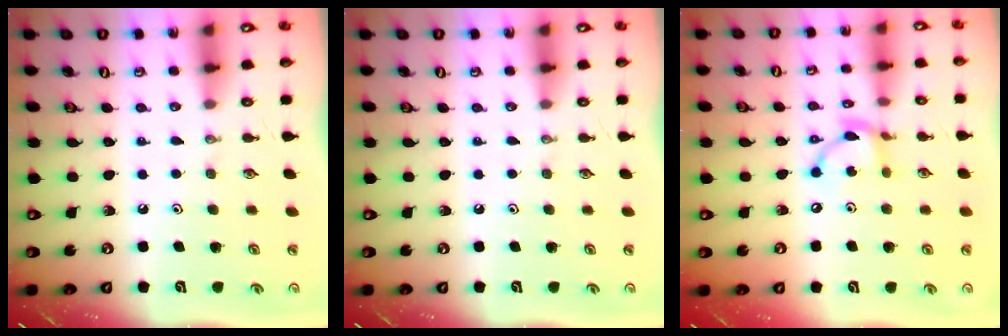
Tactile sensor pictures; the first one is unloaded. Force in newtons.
{"total": 0.0}
{"total": 11.1, "press": 11.1, "slide": 0.6}